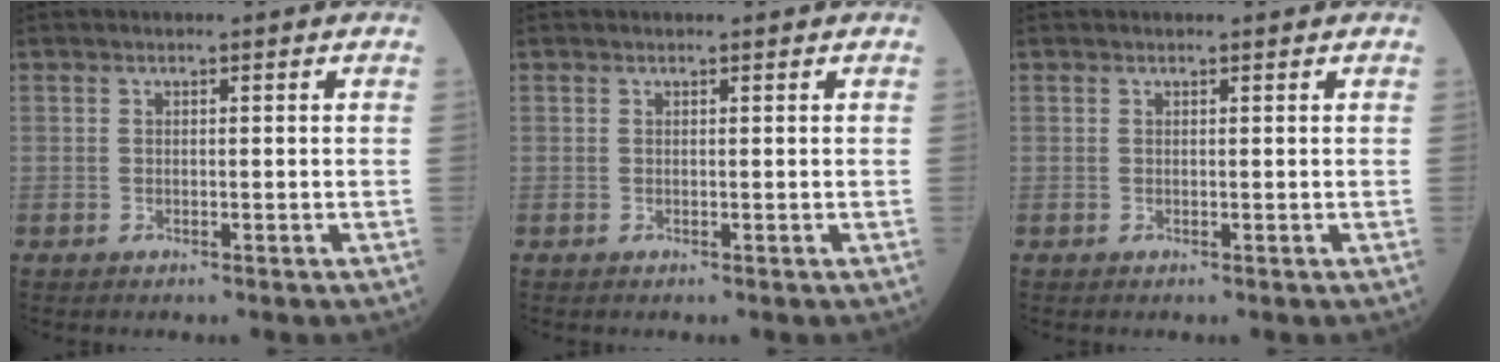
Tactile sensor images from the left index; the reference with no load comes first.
{"total": 0.5, "force": [0.5, 0.2, -0.1], "torque": [-0.001, 0.003, 0.007]}
{"total": 0.7, "force": [0.6, 0.3, -0.1], "torque": [-0.001, 0.003, 0.009]}